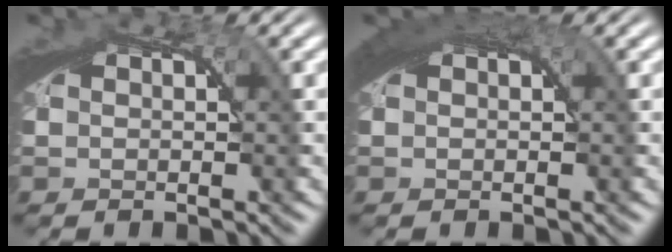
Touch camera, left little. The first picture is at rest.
{"total": 2.2, "force": [1.2, 0.5, 1.8], "torque": [-0.020, 0.011, 0.014]}